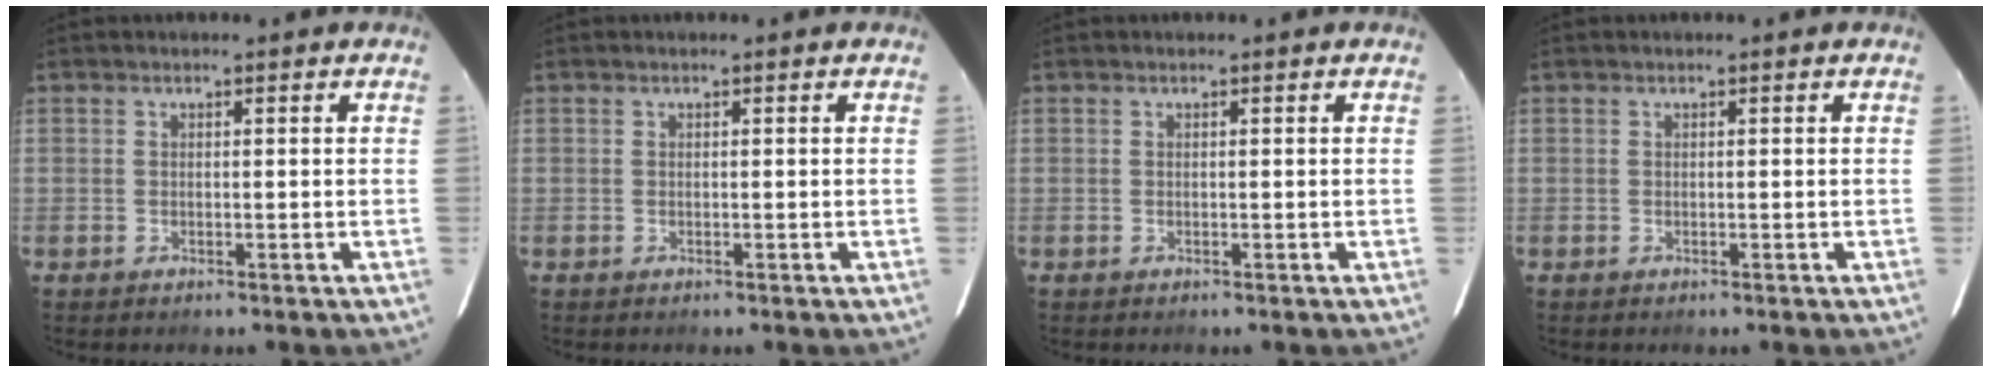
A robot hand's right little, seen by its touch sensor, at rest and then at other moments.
{"total": 0.0}
{"total": 0.0}
{"total": 0.0}